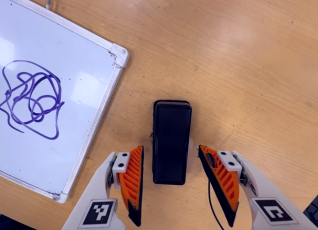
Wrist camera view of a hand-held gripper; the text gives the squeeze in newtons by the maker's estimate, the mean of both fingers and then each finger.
{"total": 0.0}